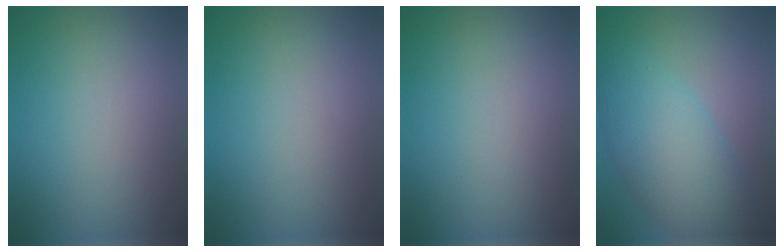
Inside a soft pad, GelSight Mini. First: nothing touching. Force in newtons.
{"total": 0.0}
{"total": 0.0}
{"total": 7.0, "press": 7.0, "slide": 0.2}